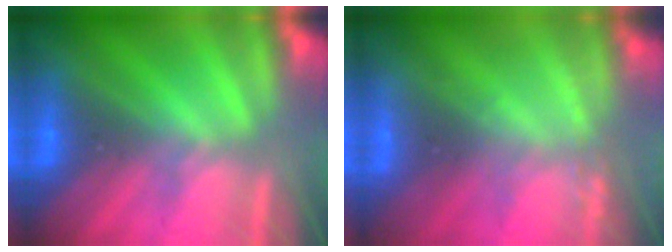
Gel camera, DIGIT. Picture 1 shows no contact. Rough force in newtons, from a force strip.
{"total": 2.1}